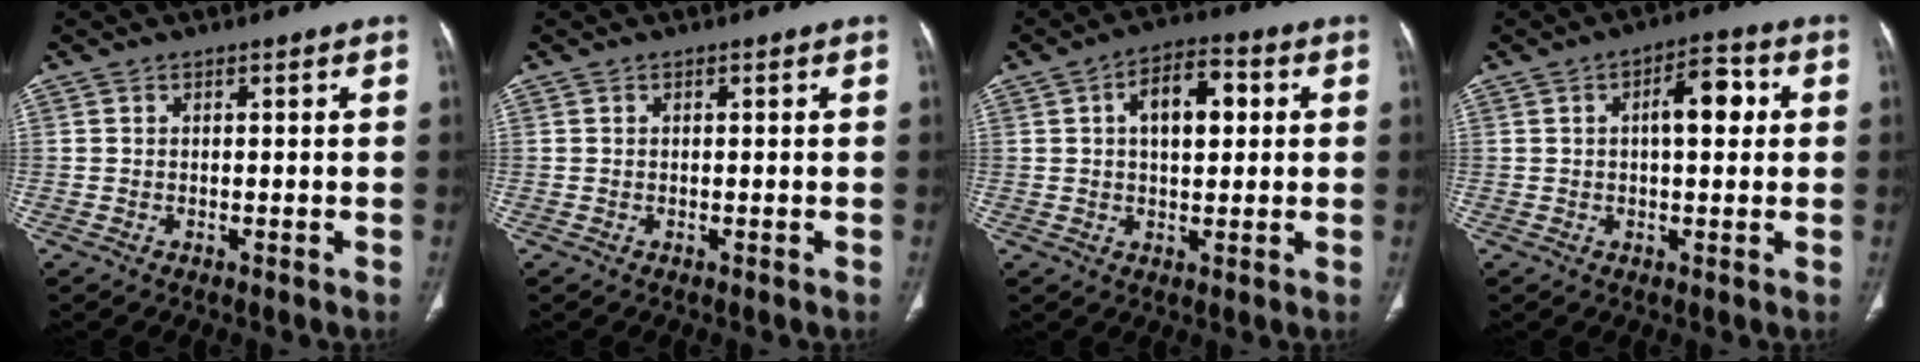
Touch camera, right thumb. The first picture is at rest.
{"total": 0.0}
{"total": 9.2, "force": [2.0, 4.8, 7.6], "torque": [-0.098, 0.012, 0.026]}
{"total": 7.4, "force": [1.3, 3.4, 6.5], "torque": [-0.084, 0.014, 0.013]}